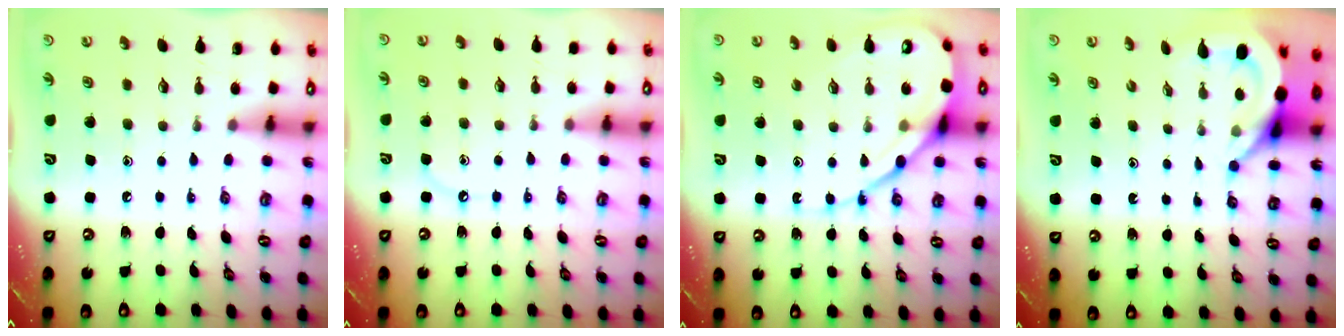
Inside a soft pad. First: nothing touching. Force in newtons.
{"total": 5.6, "press": 5.6, "slide": 0.7}
{"total": 12.5, "press": 12.4, "slide": 1.2}
{"total": 5.9, "press": 5.9, "slide": 0.4}